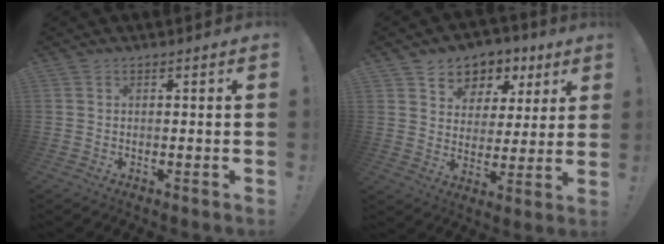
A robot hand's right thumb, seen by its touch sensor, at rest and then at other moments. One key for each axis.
{"total": 7.0, "fx": 3.2, "fy": 6.1, "fz": 1.4, "tx": -0.013, "ty": -0.028, "tz": 0.064}